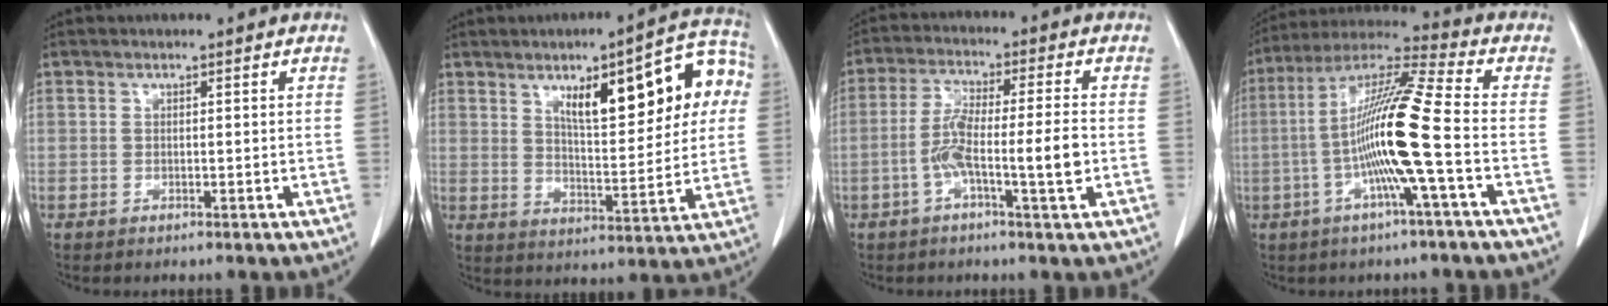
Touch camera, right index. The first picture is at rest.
{"total": 17.4, "force": [5.7, 4.9, 15.7], "torque": [-0.206, 0.030, 0.080]}
{"total": 8.6, "force": [-2.1, 0.4, 8.3], "torque": [-0.162, 0.009, -0.041]}
{"total": 14.2, "force": [-2.7, -0.9, 14.0], "torque": [-0.268, 0.007, -0.064]}